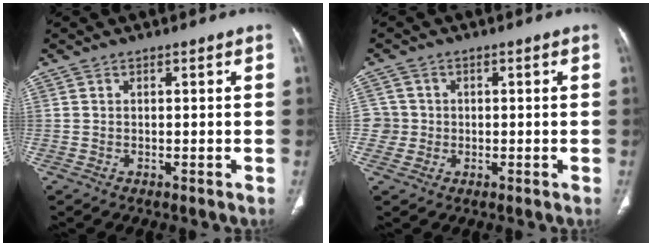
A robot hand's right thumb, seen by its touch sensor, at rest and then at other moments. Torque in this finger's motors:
{"motor_torque": [-0.63, -0.23, -0.08, 0.44, -0.01]}